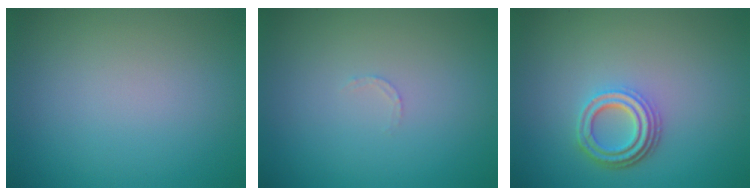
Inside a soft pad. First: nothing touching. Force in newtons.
{"total": 0.7, "press": 0.6, "slide": 0.3}
{"total": 3.7, "press": 2.9, "slide": 2.3}